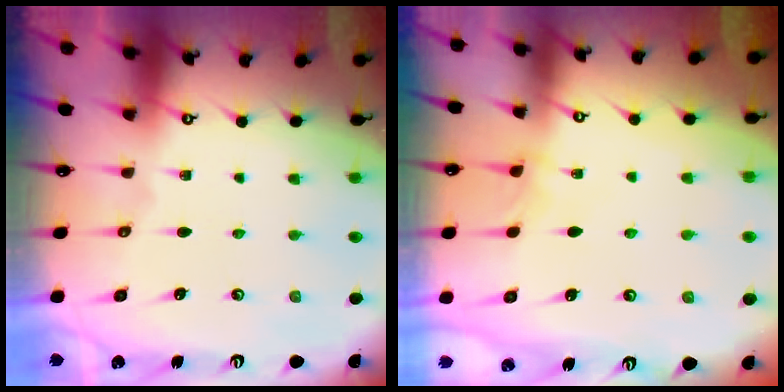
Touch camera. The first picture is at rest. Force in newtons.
{"total": 2.6, "press": 2.6, "slide": 0.3}